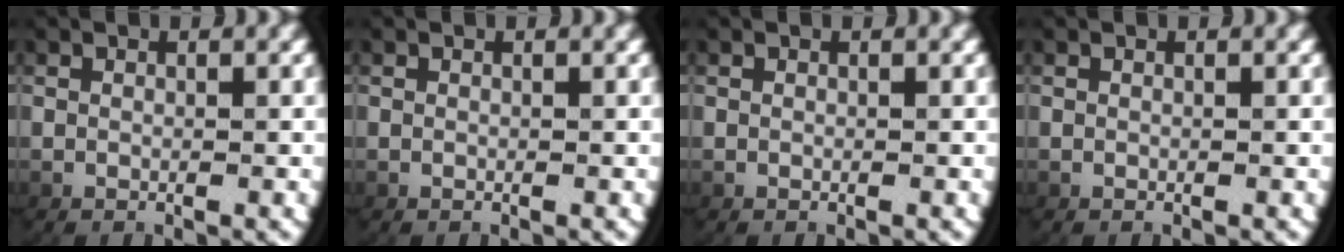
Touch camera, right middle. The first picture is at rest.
{"total": 0.0}
{"total": 0.0}
{"total": 0.0}